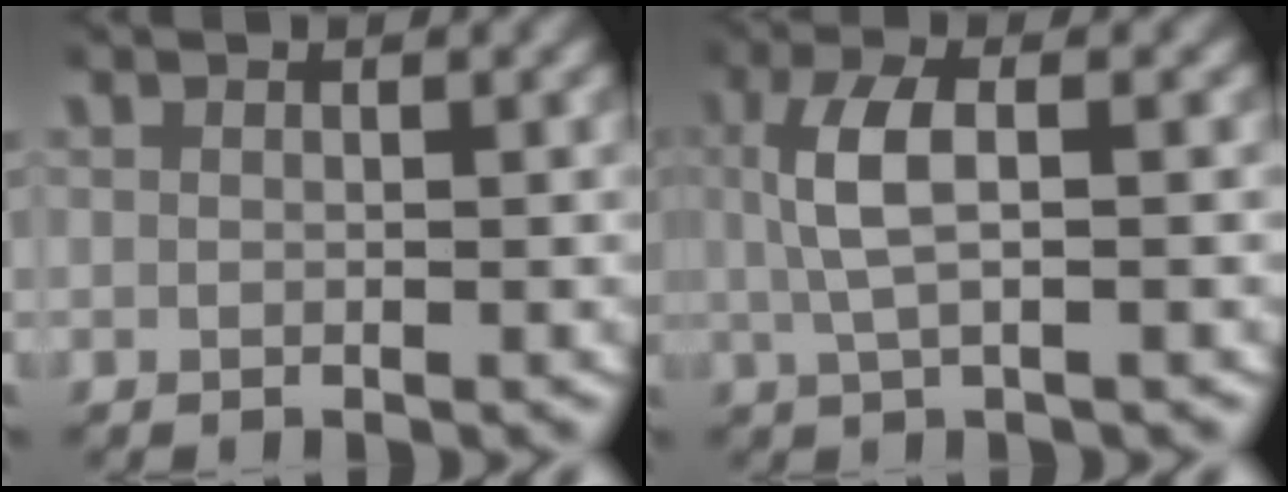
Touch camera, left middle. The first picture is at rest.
{"total": 3.8, "force": [0.4, 1.0, 3.6], "torque": [-0.076, 0.007, 0.006]}